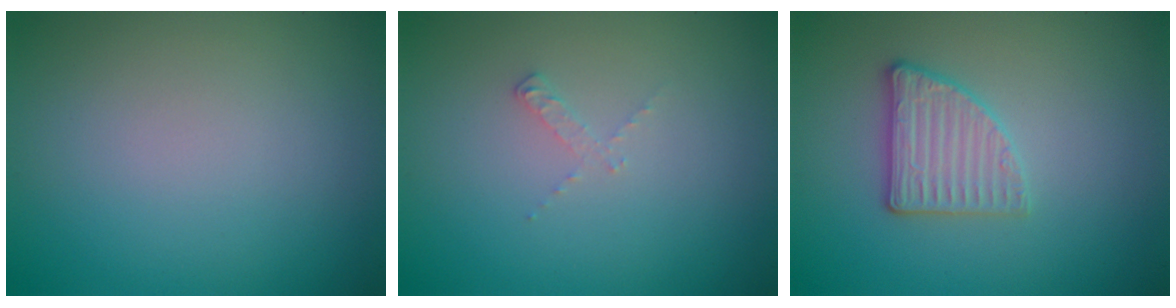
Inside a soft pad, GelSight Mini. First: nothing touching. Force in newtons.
{"total": 0.8, "press": 0.8, "slide": 0.1}
{"total": 2.8, "press": 2.7, "slide": 0.8}